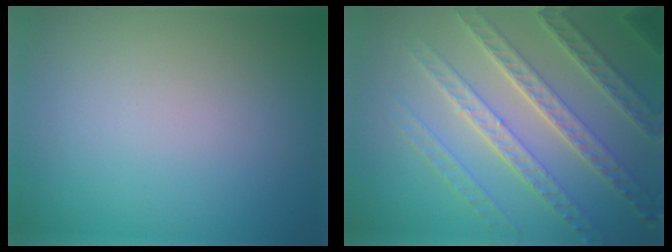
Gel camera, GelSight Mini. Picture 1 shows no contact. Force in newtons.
{"total": 7.5, "press": 5.5, "slide": 5.2}